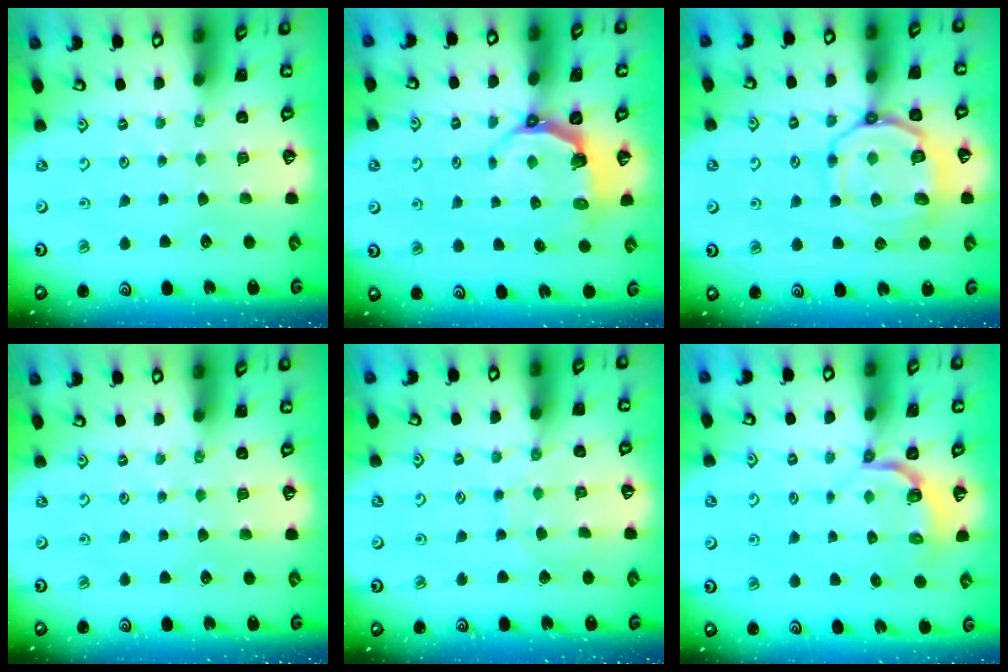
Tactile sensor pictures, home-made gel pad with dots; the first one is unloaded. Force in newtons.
{"total": 4.6, "press": 2.9, "slide": 3.6}
{"total": 12.6, "press": 12.5, "slide": 1.4}
{"total": 0.0}
{"total": 5.0, "press": 5.0, "slide": 0.6}
{"total": 3.9, "press": 2.5, "slide": 3.0}